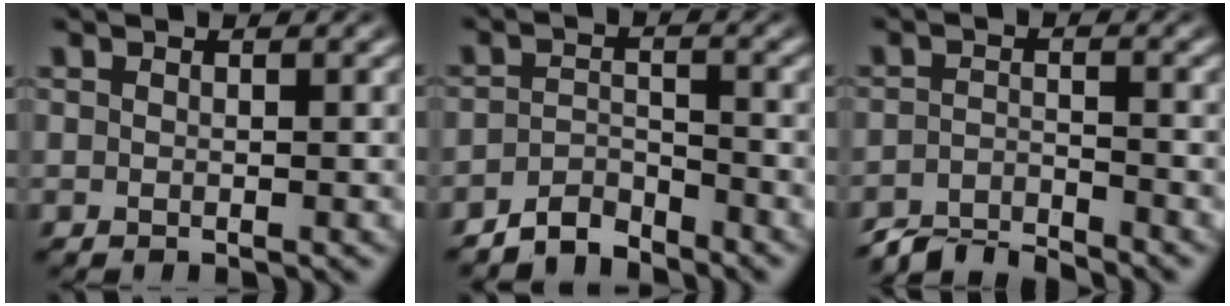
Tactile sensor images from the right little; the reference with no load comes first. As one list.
[{"total": 3.9, "force": [-3.6, 1.1, 1.0], "torque": [-0.013, -0.012, -0.061]}, {"total": 4.4, "force": [-4.3, 0.6, 0.8], "torque": [-0.012, -0.012, -0.072]}]